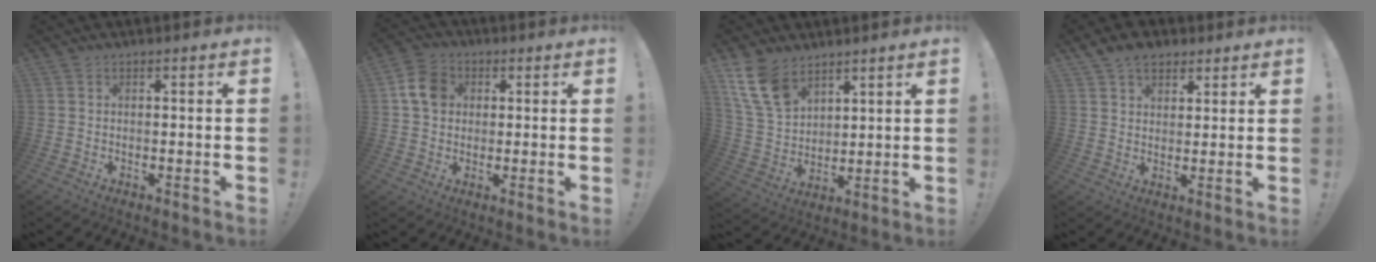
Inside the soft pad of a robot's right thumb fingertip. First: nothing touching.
{"total": 8.4, "force": [2.1, 6.9, 4.3], "torque": [-0.069, 0.014, 0.044]}
{"total": 13.3, "force": [8.5, 8.0, 6.3], "torque": [-0.141, -0.038, 0.170]}
{"total": 7.4, "force": [5.0, 4.7, 2.8], "torque": [-0.039, -0.017, 0.093]}